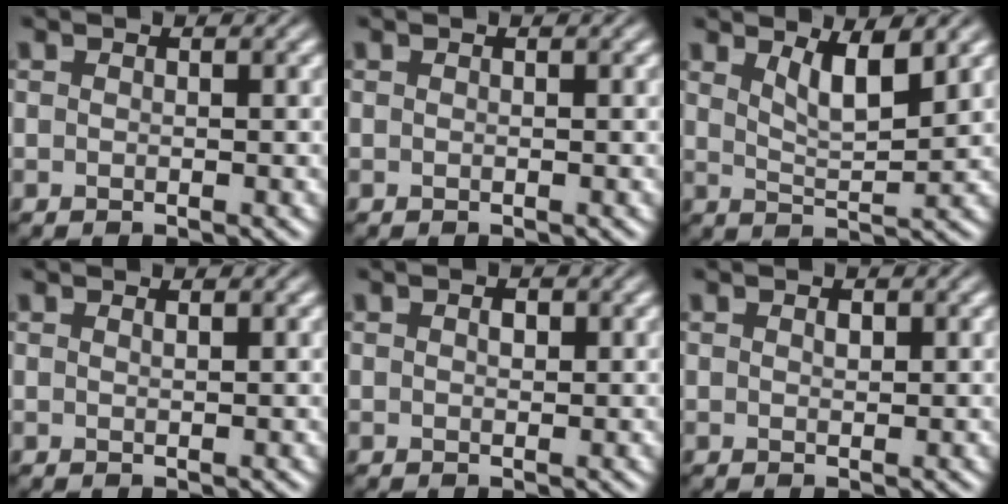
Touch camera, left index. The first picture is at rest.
{"total": 0.0}
{"total": 3.6, "force": [2.3, 0.9, 2.6], "torque": [-0.047, -0.006, 0.043]}
{"total": 0.5, "force": [0.4, 0.1, 0.3], "torque": [0.000, 0.000, 0.007]}
{"total": 0.9, "force": [0.2, 0.6, 0.6], "torque": [-0.010, 0.000, 0.002]}
{"total": 0.6, "force": [0.3, 0.4, 0.4], "torque": [-0.008, 0.000, 0.004]}